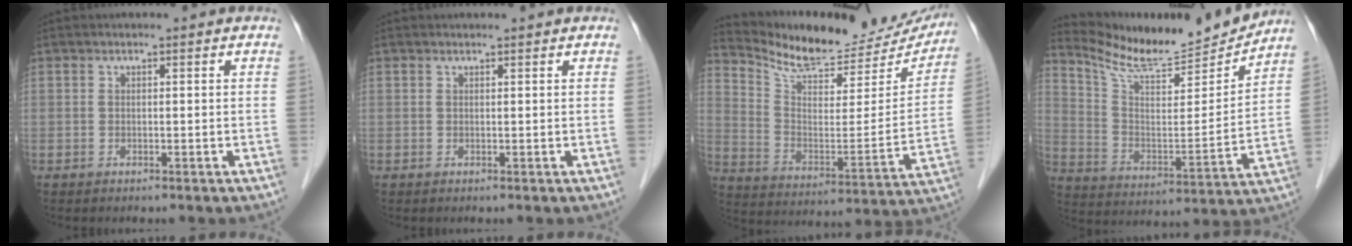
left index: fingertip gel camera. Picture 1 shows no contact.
{"total": 0.9, "force": [0.9, 0.0, 0.2], "torque": [-0.005, 0.009, 0.014]}
{"total": 21.4, "force": [20.0, 5.7, 5.1], "torque": [-0.080, -0.045, 0.285]}
{"total": 15.5, "force": [15.0, 0.8, 3.9], "torque": [-0.084, -0.028, 0.250]}